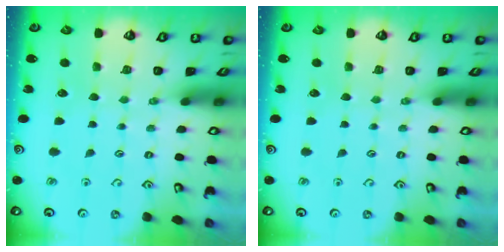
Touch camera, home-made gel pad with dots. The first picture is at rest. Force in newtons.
{"total": 0.0}